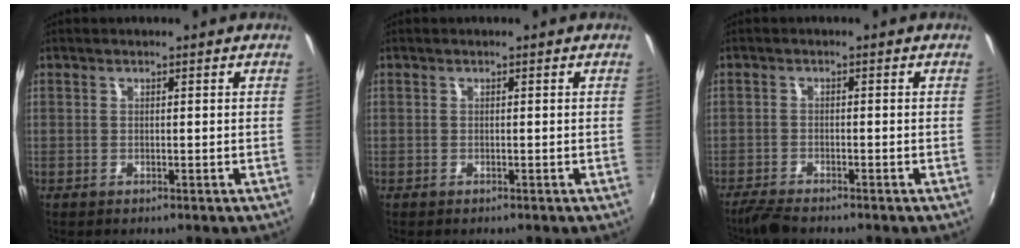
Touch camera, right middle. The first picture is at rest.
{"total": 0.0}
{"total": 4.0, "force": [-3.7, 0.4, 1.6], "torque": [-0.049, -0.016, -0.070]}